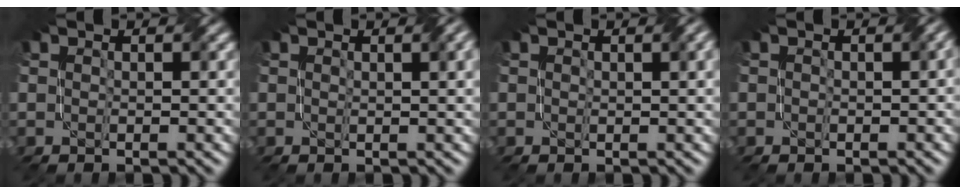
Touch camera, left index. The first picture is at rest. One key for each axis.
{"total": 1.8, "fx": 0.7, "fy": 0.3, "fz": 1.7, "tx": -0.025, "ty": 0.004, "tz": 0.009}
{"total": 1.6, "fx": 0.4, "fy": 0.5, "fz": 1.4, "tx": -0.023, "ty": 0.002, "tz": 0.006}
{"total": 1.9, "fx": -0.5, "fy": 0.9, "fz": 1.6, "tx": -0.022, "ty": -0.003, "tz": -0.008}